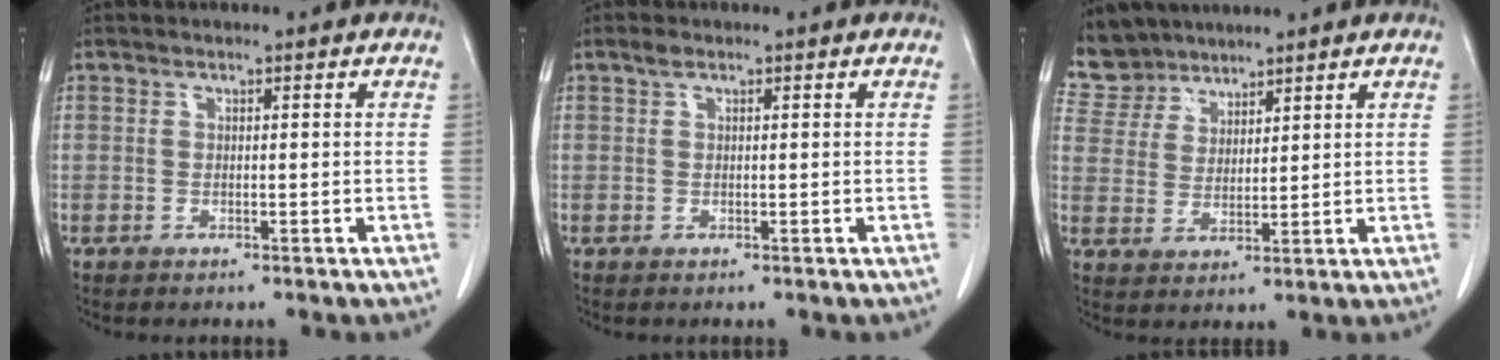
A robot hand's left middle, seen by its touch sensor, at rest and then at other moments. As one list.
[{"total": 0.9, "force": [0.6, 0.4, 0.5], "torque": [-0.012, 0.009, 0.011]}, {"total": 6.7, "force": [6.1, 2.8, -0.3], "torque": [0.000, 0.006, 0.128]}]